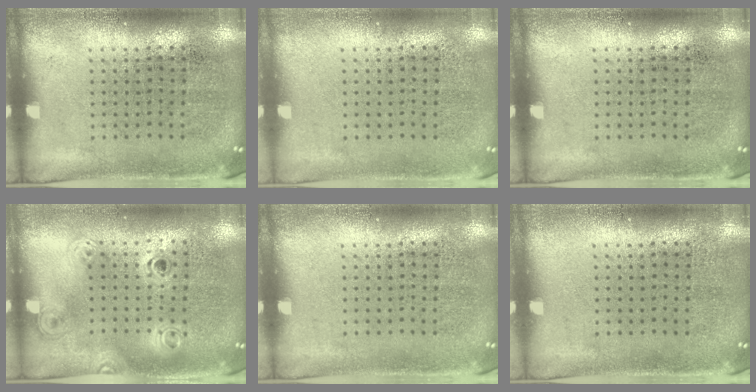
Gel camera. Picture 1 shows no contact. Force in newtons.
{"total": 0.0}
{"total": 0.0}
{"total": 1.2, "press": 1.0, "slide": 0.7}
{"total": 0.0}
{"total": 0.0}